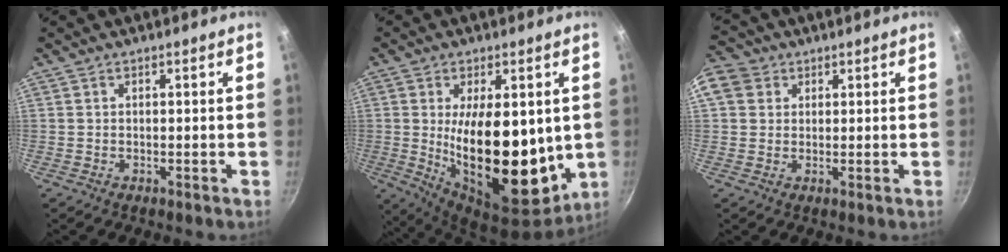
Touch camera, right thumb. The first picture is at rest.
{"total": 21.5, "force": [0.8, 10.6, 18.7], "torque": [-0.275, -0.039, 0.025]}
{"total": 7.4, "force": [2.4, 6.3, 3.1], "torque": [-0.048, 0.008, 0.034]}